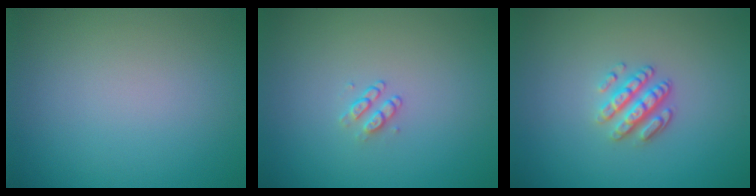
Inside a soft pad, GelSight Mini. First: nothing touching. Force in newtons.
{"total": 1.1, "press": 0.8, "slide": 0.7}
{"total": 3.1, "press": 2.6, "slide": 1.7}